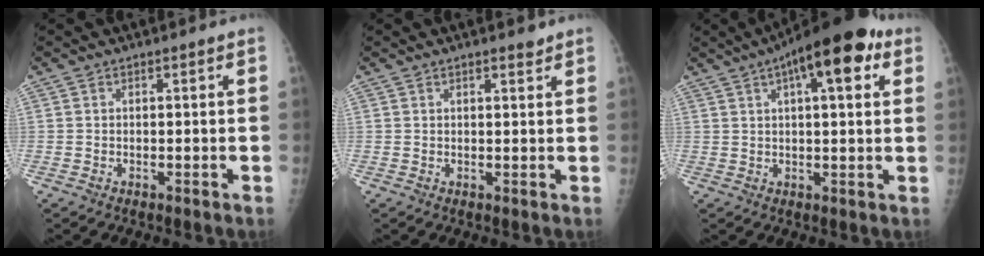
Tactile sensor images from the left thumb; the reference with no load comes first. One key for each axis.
{"total": 1.8, "fx": 1.3, "fy": 0.5, "fz": 1.2, "tx": -0.014, "ty": -0.006, "tz": 0.018}
{"total": 14.5, "fx": 6.5, "fy": 4.9, "fz": 11.9, "tx": -0.153, "ty": 0.010, "tz": 0.087}